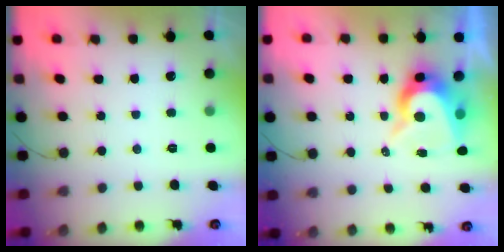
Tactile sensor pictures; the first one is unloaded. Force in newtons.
{"total": 9.2, "press": 9.2, "slide": 0.9}